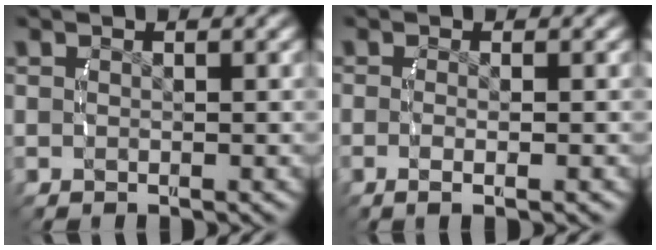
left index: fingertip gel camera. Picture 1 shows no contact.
{"total": 2.2, "force": [-1.1, 0.4, 1.8], "torque": [-0.048, -0.010, -0.014]}